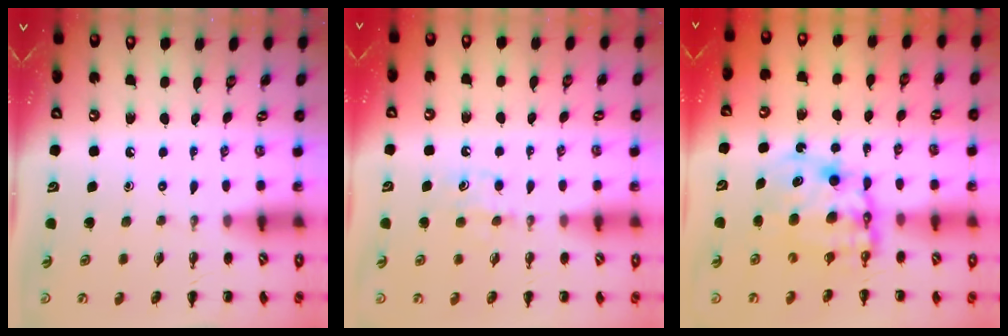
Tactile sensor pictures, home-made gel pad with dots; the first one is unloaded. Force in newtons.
{"total": 5.8, "press": 5.7, "slide": 1.5}
{"total": 10.5, "press": 10.1, "slide": 3.0}